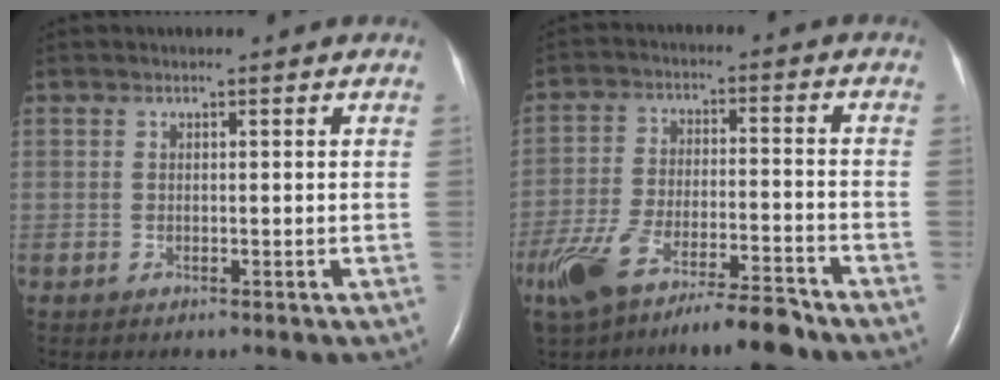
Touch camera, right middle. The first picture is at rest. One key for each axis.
{"total": 14.0, "fx": -10.7, "fy": 2.5, "fz": 8.6, "tx": -0.174, "ty": -0.017, "tz": -0.189}